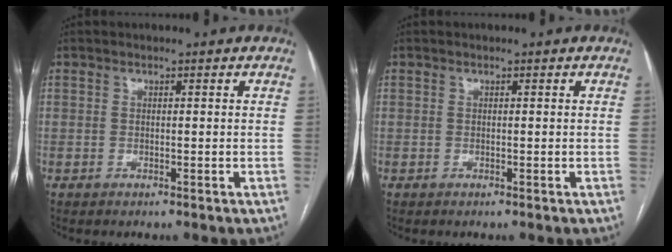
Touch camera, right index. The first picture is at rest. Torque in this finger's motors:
{"motor_torque": [0.00, 0.00, 0.00, 0.00]}